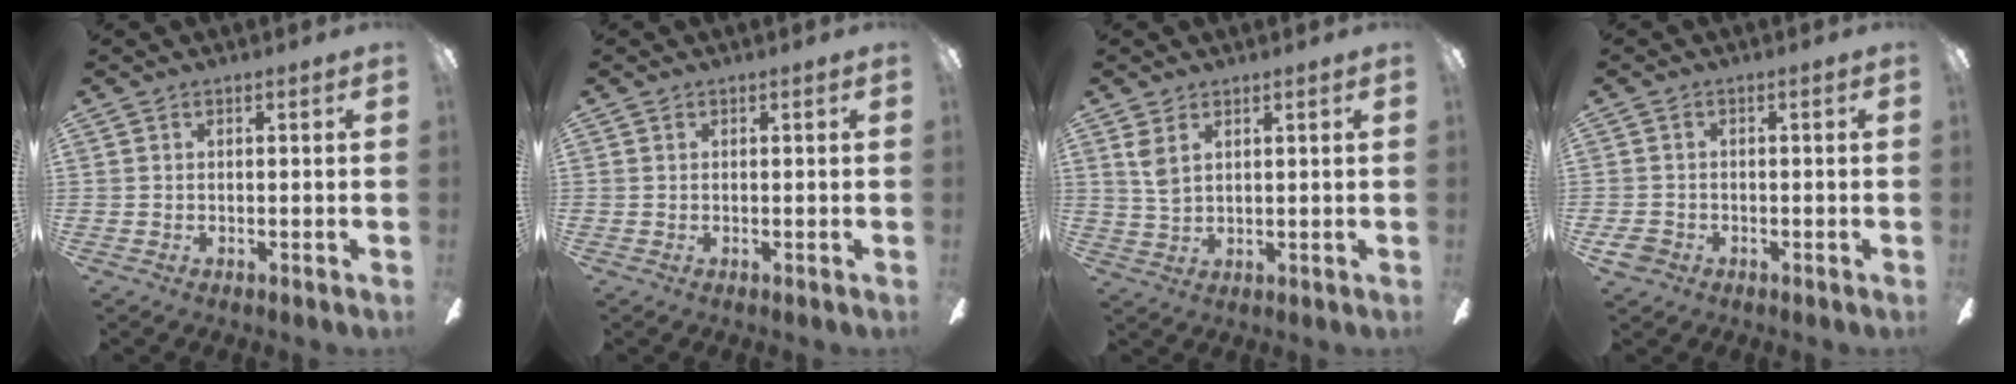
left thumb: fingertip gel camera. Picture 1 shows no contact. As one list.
[{"total": 0.0}, {"total": 4.1, "force": [2.3, 2.1, 2.7], "torque": [-0.060, 0.002, 0.042]}, {"total": 3.2, "force": [-1.6, 2.4, 1.3], "torque": [-0.033, 0.006, -0.034]}]